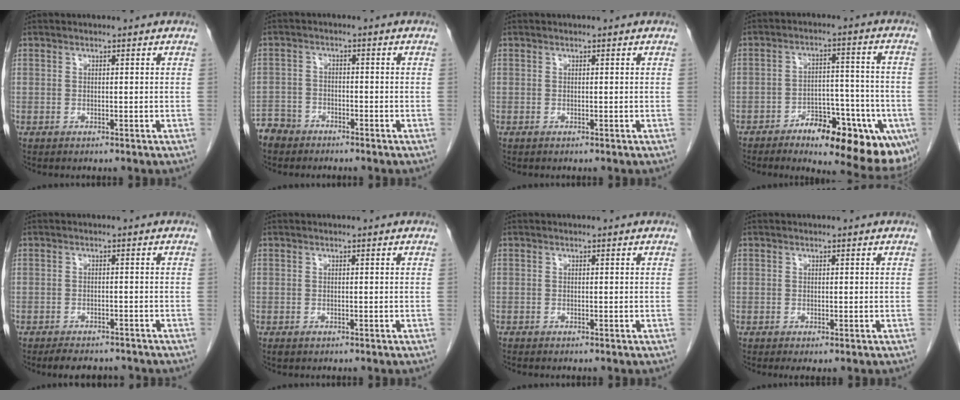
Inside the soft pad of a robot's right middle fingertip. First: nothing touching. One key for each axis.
{"total": 4.7, "fx": -4.0, "fy": 2.5, "fz": 0.1, "tx": 0.001, "ty": 0.000, "tz": -0.080}
{"total": 0.0}
{"total": 15.0, "fx": -9.6, "fy": 4.8, "fz": 10.4, "tx": -0.082, "ty": 0.026, "tz": -0.134}
{"total": 6.2, "fx": -5.5, "fy": 2.1, "fz": 2.0, "tx": -0.023, "ty": 0.000, "tz": -0.073}
{"total": 0.6, "fx": -0.4, "fy": 0.3, "fz": 0.3, "tx": -0.008, "ty": -0.001, "tz": -0.004}
{"total": 0.0}
{"total": 0.8, "fx": -0.2, "fy": 0.4, "fz": 0.6, "tx": -0.009, "ty": -0.002, "tz": 0.000}